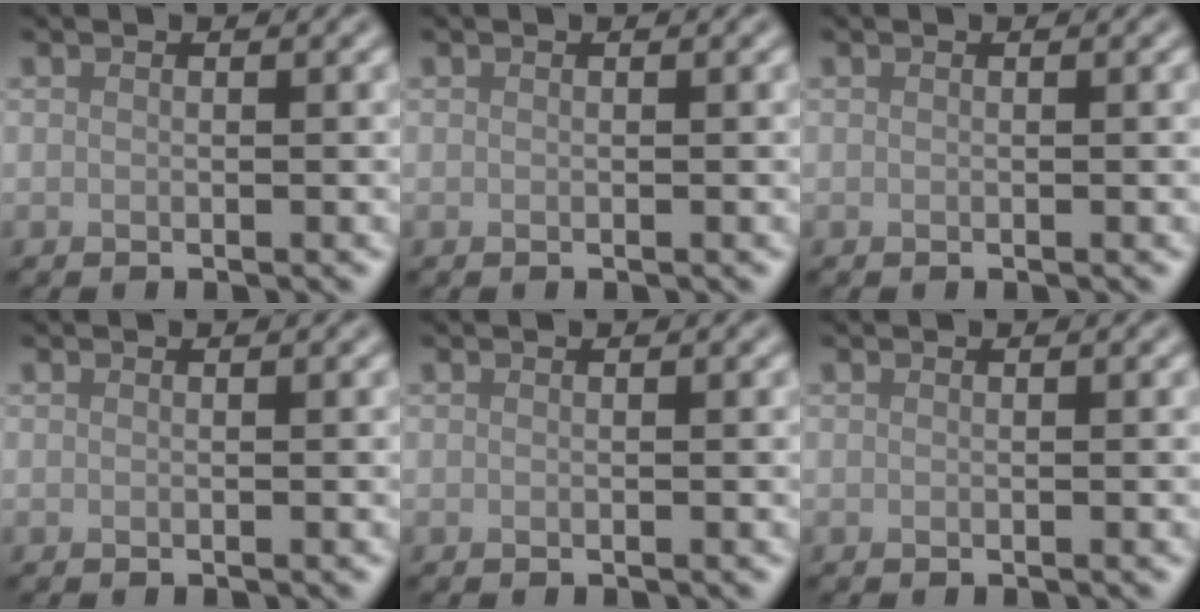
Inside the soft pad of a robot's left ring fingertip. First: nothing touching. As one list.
[{"total": 0.0}, {"total": 0.0}, {"total": 0.0}, {"total": 0.0}, {"total": 0.0}]